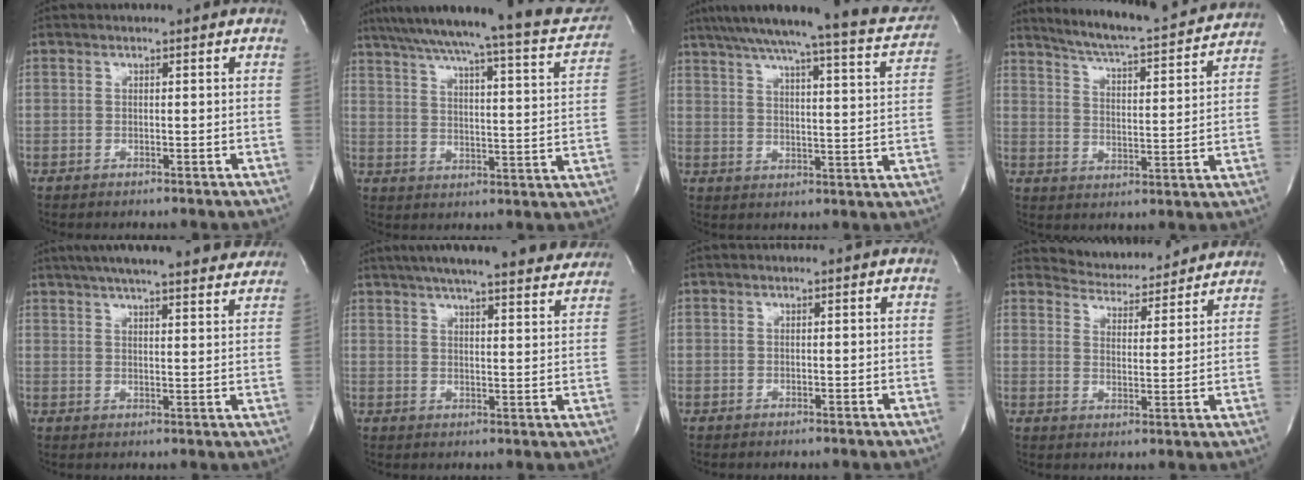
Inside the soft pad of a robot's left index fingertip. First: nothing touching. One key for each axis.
{"total": 24.1, "fx": 21.0, "fy": 2.1, "fz": 11.8, "tx": -0.180, "ty": -0.027, "tz": 0.263}
{"total": 19.2, "fx": 16.8, "fy": 1.4, "fz": 9.2, "tx": -0.135, "ty": -0.023, "tz": 0.209}
{"total": 17.7, "fx": 16.5, "fy": 1.2, "fz": 6.3, "tx": -0.102, "ty": -0.025, "tz": 0.222}
{"total": 23.2, "fx": 20.1, "fy": 3.4, "fz": 11.2, "tx": -0.180, "ty": 0.015, "tz": 0.252}
{"total": 25.1, "fx": 22.0, "fy": 3.5, "fz": 11.6, "tx": -0.186, "ty": -0.009, "tz": 0.270}
{"total": 0.0}
{"total": 10.0, "fx": 9.8, "fy": 1.9, "fz": 0.8, "tx": -0.014, "ty": 0.003, "tz": 0.130}